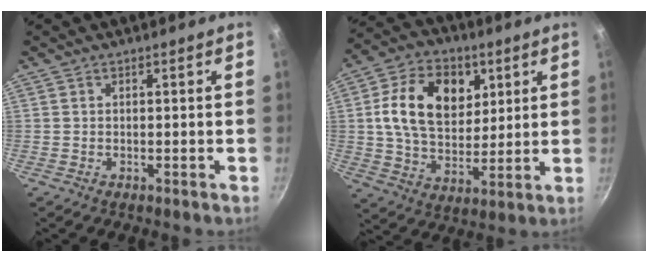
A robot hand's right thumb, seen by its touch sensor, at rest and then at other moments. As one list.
[{"total": 17.3, "force": [4.9, 12.1, 11.3], "torque": [-0.169, -0.008, 0.078]}]